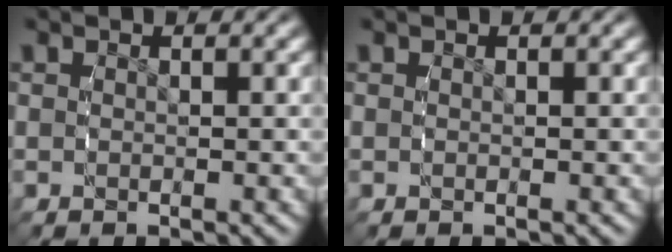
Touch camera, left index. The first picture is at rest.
{"total": 0.0}